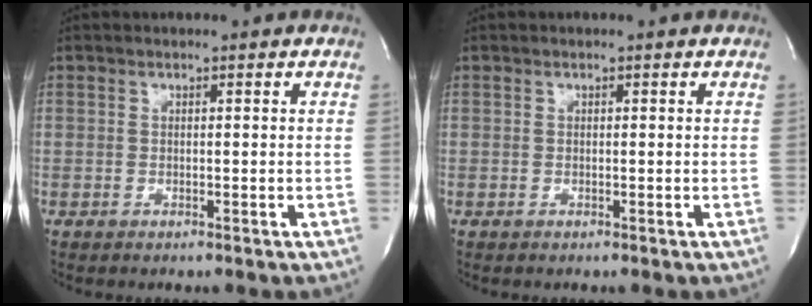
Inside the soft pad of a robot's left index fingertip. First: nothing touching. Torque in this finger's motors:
{"motor_torque": [0.00, 0.00, 0.00, 0.00]}